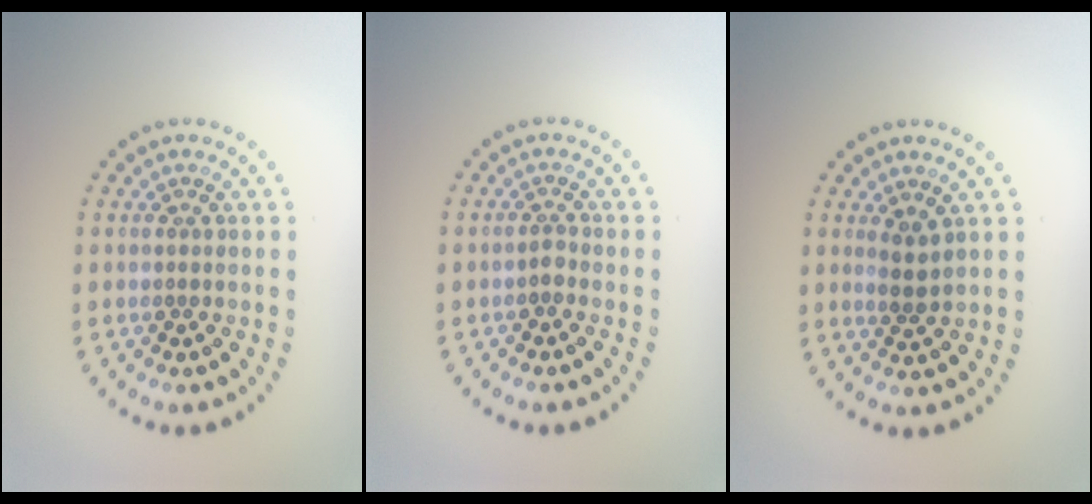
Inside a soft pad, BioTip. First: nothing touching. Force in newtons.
{"total": 0.8, "press": 0.5, "slide": 0.6}
{"total": 1.6, "press": 1.3, "slide": 0.9}